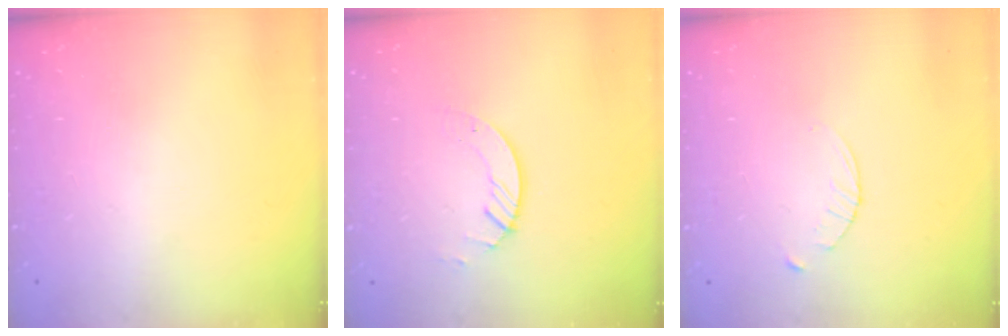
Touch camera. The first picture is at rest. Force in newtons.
{"total": 2.8, "press": 2.8, "slide": 0.3}
{"total": 3.2, "press": 3.2, "slide": 0.5}